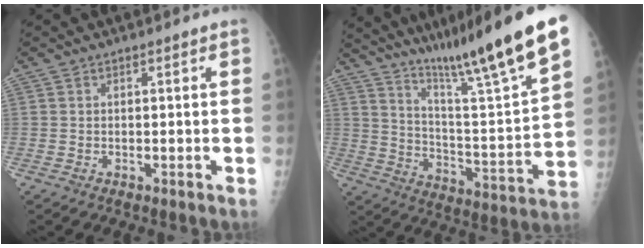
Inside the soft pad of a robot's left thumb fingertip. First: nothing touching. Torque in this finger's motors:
{"motor_torque": [1.36, 1.02, 1.48, -1.29, 0.11]}